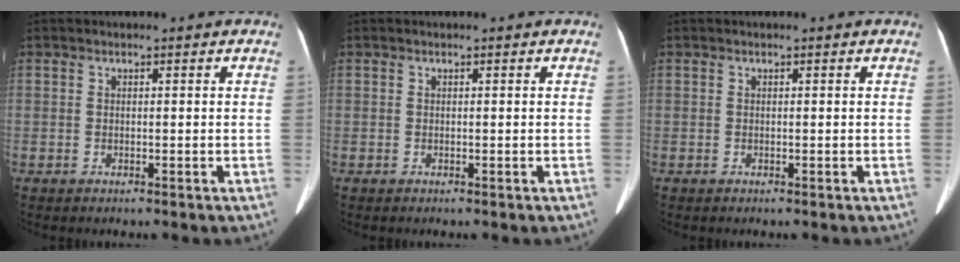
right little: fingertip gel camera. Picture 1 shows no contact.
{"total": 0.0}
{"total": 0.0}